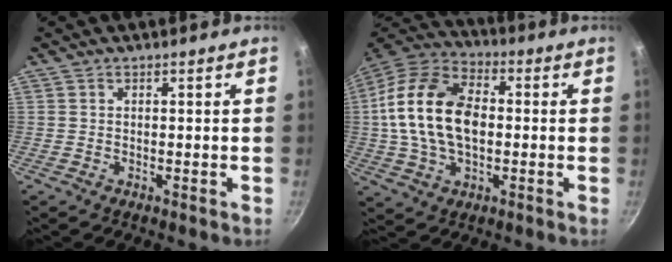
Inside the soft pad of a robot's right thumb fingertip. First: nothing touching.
{"total": 19.3, "force": [0.6, 12.2, 15.0], "torque": [-0.261, 0.028, -0.002]}